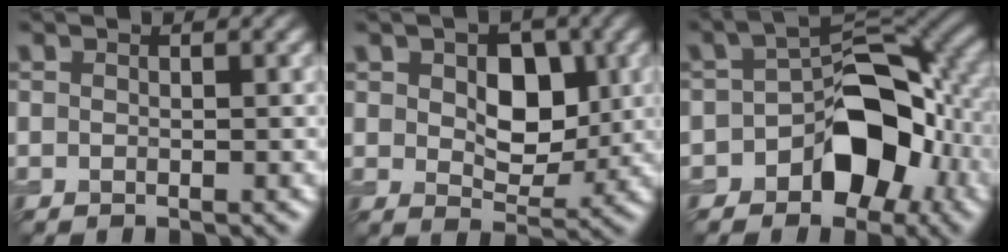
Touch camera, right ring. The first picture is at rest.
{"total": 5.4, "force": [1.2, 3.5, 3.9], "torque": [-0.066, -0.001, 0.024]}
{"total": 8.4, "force": [-3.1, 5.3, 5.8], "torque": [-0.069, 0.014, -0.056]}